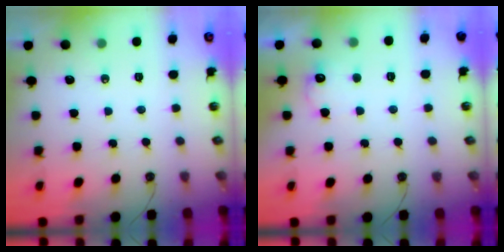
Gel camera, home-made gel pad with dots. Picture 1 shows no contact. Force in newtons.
{"total": 6.9, "press": 6.8, "slide": 1.2}